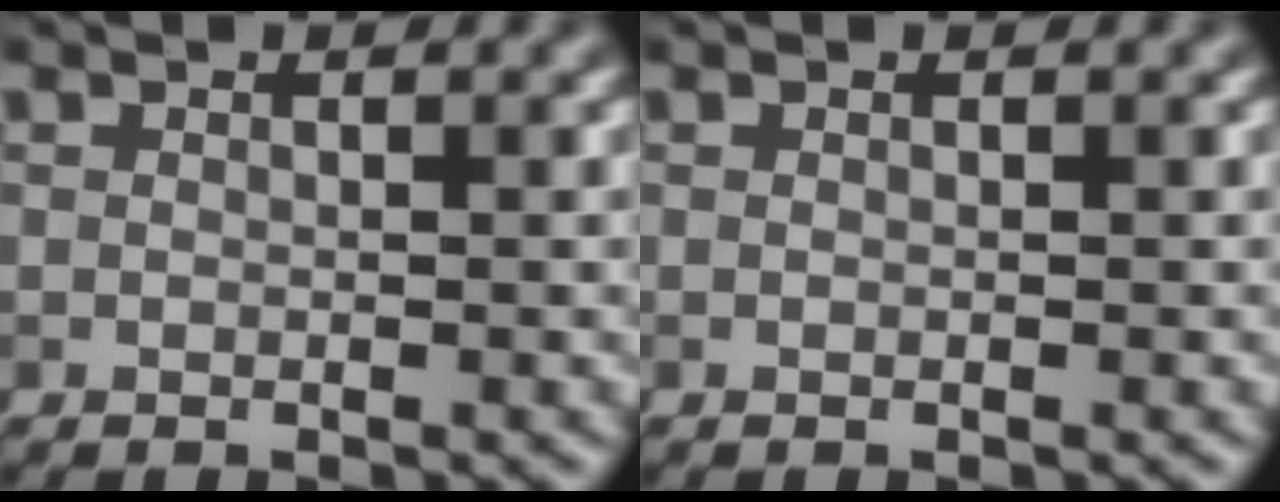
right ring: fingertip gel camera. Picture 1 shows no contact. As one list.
[{"total": 0.0}]